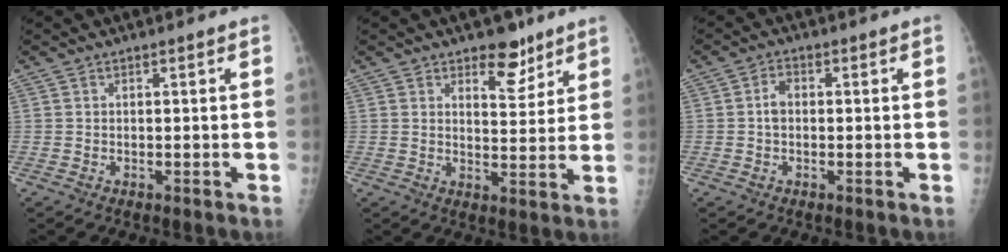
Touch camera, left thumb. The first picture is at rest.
{"total": 7.9, "force": [5.9, 3.5, 3.9], "torque": [-0.027, -0.046, 0.091]}
{"total": 2.9, "force": [0.0, 2.0, 2.1], "torque": [-0.036, 0.007, -0.005]}